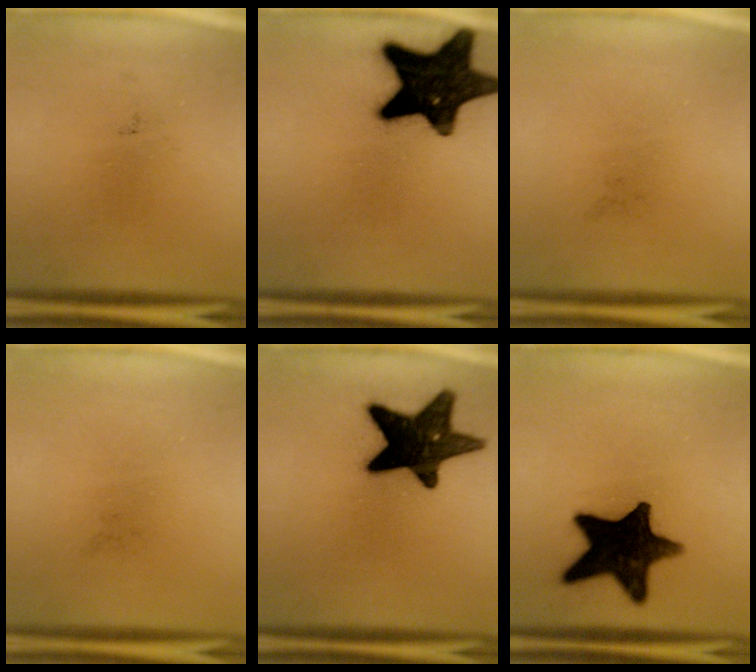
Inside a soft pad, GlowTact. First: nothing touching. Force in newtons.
{"total": 19.5}
{"total": 0.0}
{"total": 0.0}
{"total": 17.0}
{"total": 16.2}